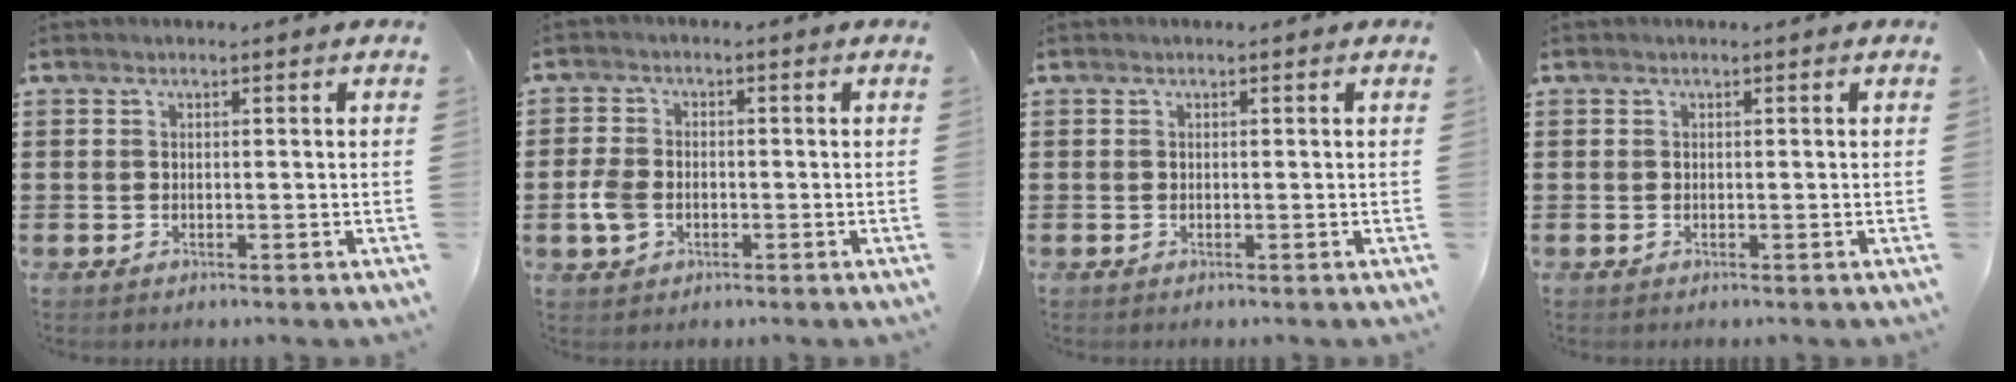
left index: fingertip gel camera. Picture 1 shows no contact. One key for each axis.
{"total": 4.1, "fx": -1.0, "fy": 2.8, "fz": 2.8, "tx": -0.080, "ty": -0.004, "tz": -0.026}
{"total": 0.0}
{"total": 0.0}